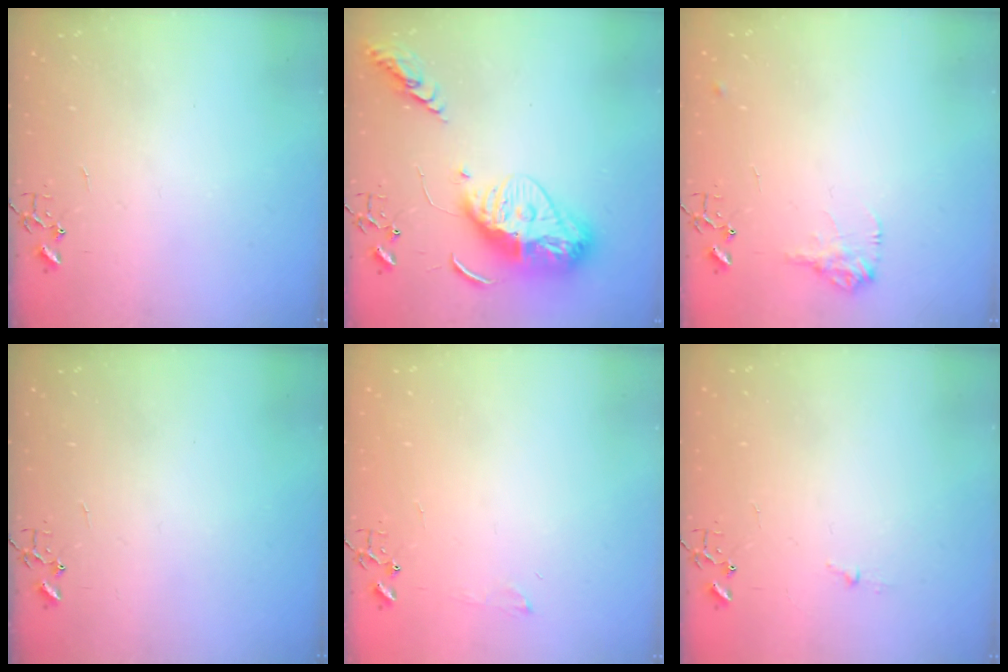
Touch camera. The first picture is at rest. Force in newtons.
{"total": 16.9, "press": 16.8, "slide": 1.6}
{"total": 9.5, "press": 9.5, "slide": 0.4}
{"total": 0.0}
{"total": 4.2, "press": 4.2, "slide": 0.6}
{"total": 3.1, "press": 3.1, "slide": 0.4}